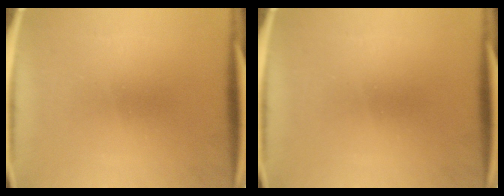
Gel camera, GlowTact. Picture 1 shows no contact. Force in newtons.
{"total": 0.0}